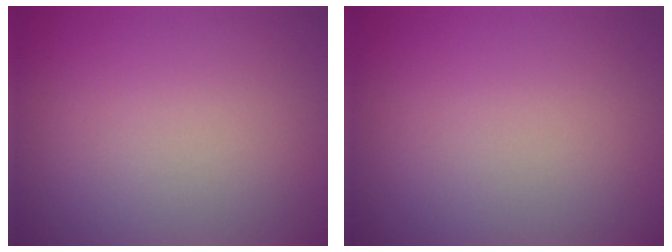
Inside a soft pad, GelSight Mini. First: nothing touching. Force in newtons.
{"total": 0.0}